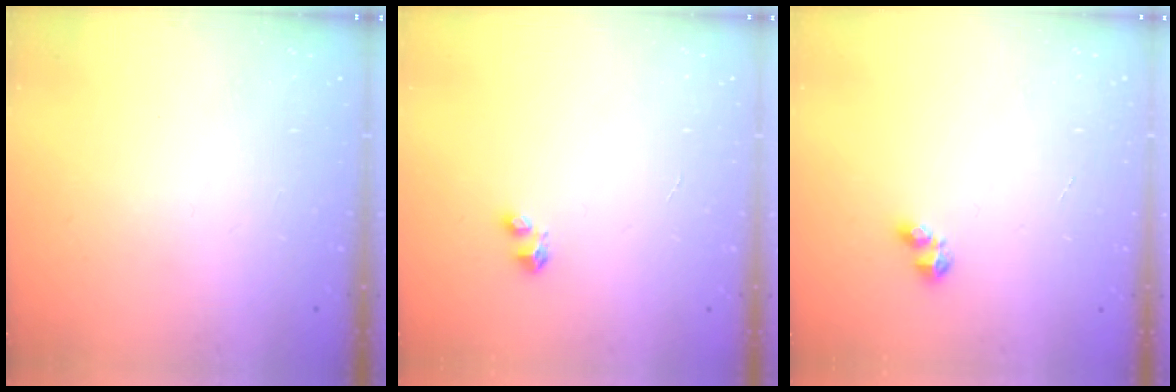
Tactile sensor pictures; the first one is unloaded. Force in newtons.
{"total": 3.5, "press": 3.4, "slide": 0.5}
{"total": 3.3, "press": 3.3, "slide": 0.4}